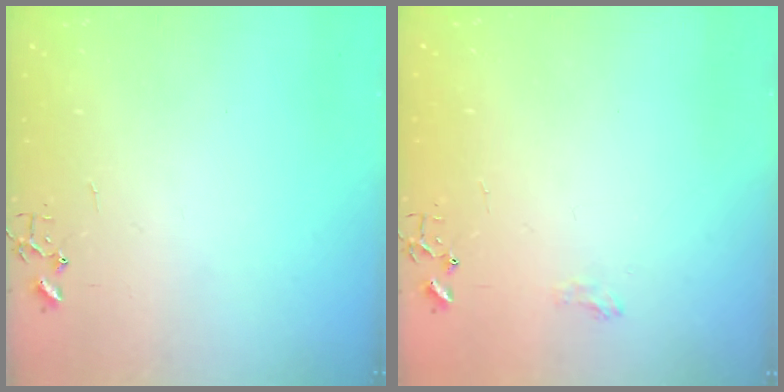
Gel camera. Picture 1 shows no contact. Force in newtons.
{"total": 6.3, "press": 6.3, "slide": 0.8}